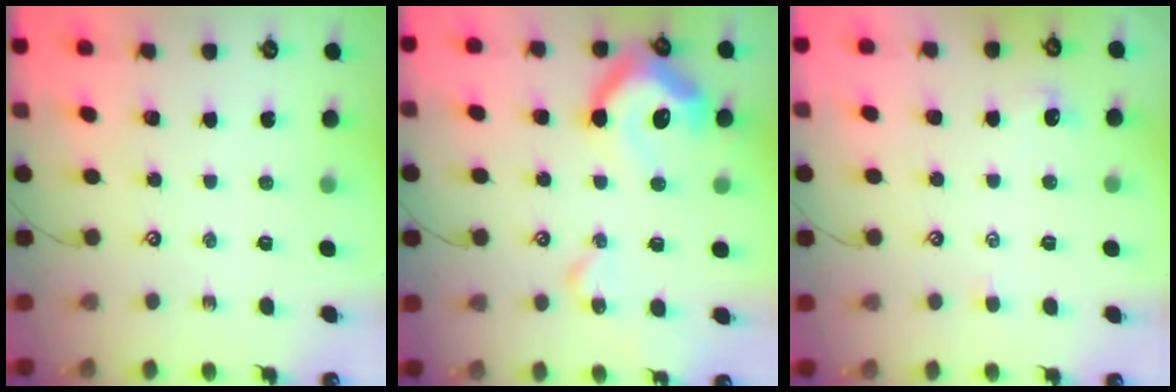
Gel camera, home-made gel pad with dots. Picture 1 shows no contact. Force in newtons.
{"total": 15.6, "press": 15.5, "slide": 1.4}
{"total": 0.6, "press": 0.3, "slide": 0.5}